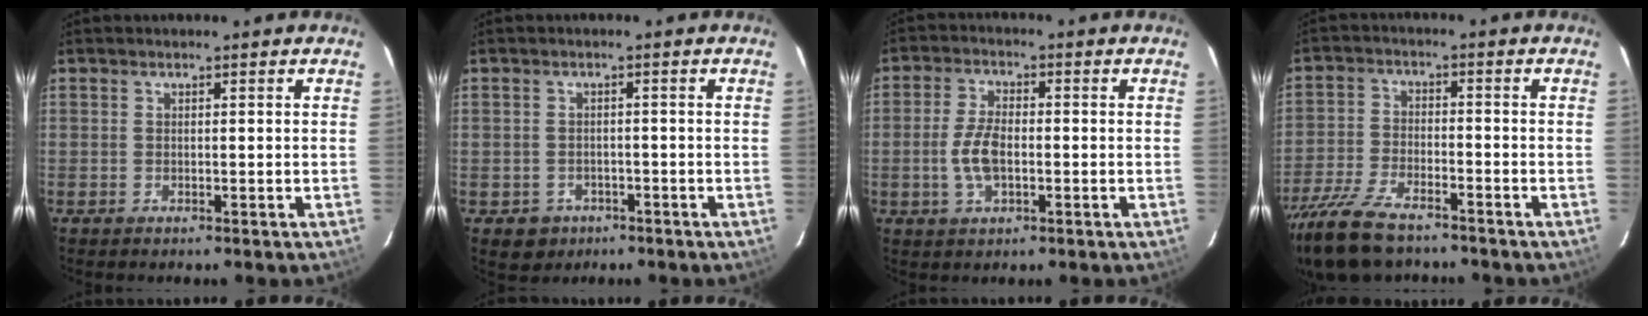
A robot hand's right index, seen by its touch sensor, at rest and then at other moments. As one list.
[{"total": 4.3, "force": [-1.9, 3.7, 0.7], "torque": [-0.024, 0.006, -0.020]}, {"total": 6.2, "force": [-1.3, 3.2, 5.2], "torque": [-0.112, 0.003, -0.021]}, {"total": 14.9, "force": [-11.9, 5.2, 7.4], "torque": [-0.176, -0.028, -0.224]}]